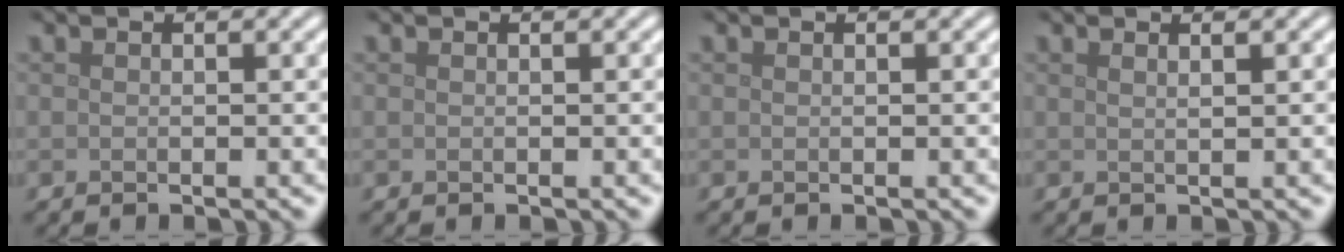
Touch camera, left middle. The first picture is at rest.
{"total": 0.0}
{"total": 0.0}
{"total": 1.5, "force": [0.8, 0.6, 1.1], "torque": [-0.001, -0.001, -0.001]}